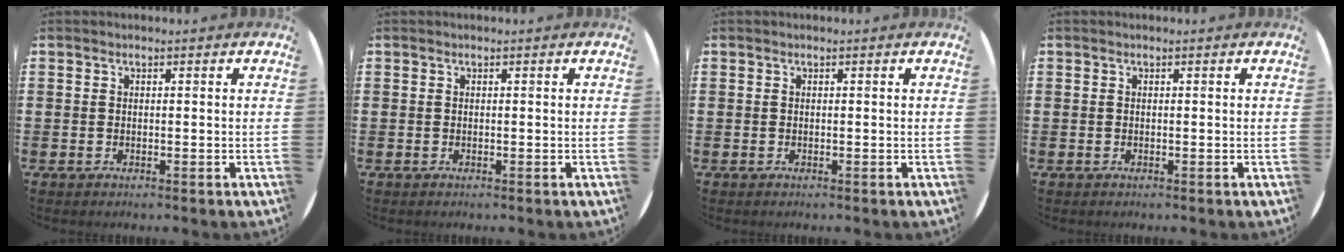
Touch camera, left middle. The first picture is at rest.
{"total": 0.0}
{"total": 0.0}
{"total": 0.0}